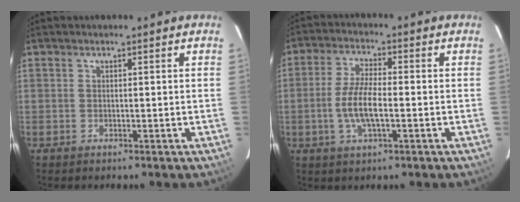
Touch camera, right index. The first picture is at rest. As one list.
[{"total": 7.6, "force": [-1.7, 2.4, 7.0], "torque": [-0.144, -0.001, -0.035]}]